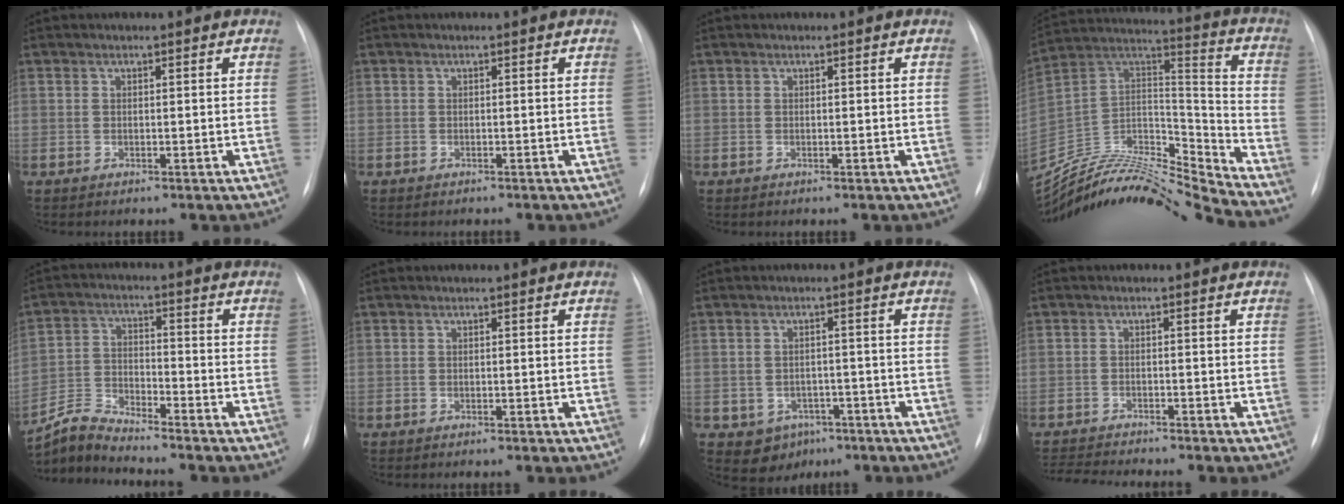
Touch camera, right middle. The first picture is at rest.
{"total": 0.9, "force": [-0.8, 0.3, 0.2], "torque": [-0.010, -0.002, -0.009]}
{"total": 0.0}
{"total": 21.0, "force": [-20.5, -0.6, 4.8], "torque": [-0.085, 0.041, -0.353]}
{"total": 6.2, "force": [-6.1, -0.9, -0.2], "torque": [-0.012, -0.007, -0.120]}
{"total": 0.0}
{"total": 5.2, "force": [-2.6, 4.2, 1.5], "torque": [-0.022, 0.008, -0.026]}
{"total": 5.7, "force": [-5.5, -0.8, 1.5], "torque": [-0.026, -0.017, -0.091]}